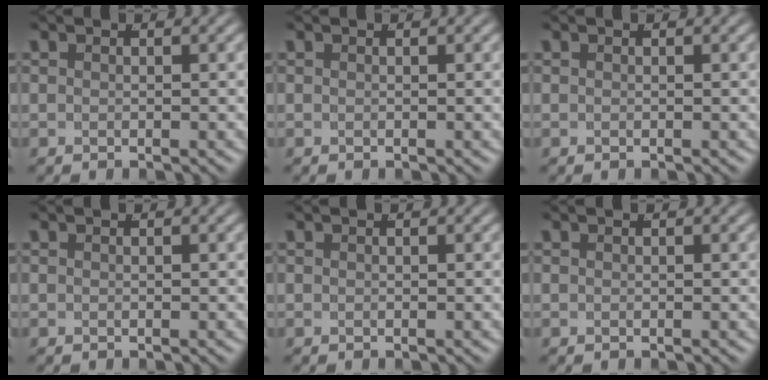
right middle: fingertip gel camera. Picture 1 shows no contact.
{"total": 0.0}
{"total": 0.0}
{"total": 0.0}
{"total": 0.0}
{"total": 0.0}